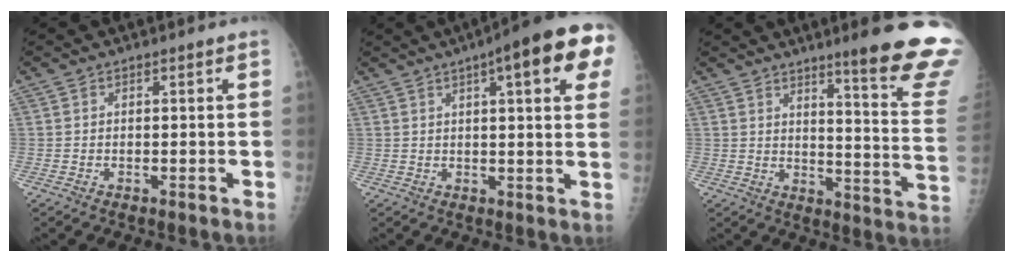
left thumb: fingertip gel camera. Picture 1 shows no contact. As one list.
[{"total": 16.3, "force": [6.9, 3.6, 14.4], "torque": [-0.179, 0.005, 0.081]}, {"total": 19.4, "force": [14.2, 1.0, 13.2], "torque": [-0.143, -0.108, 0.181]}]